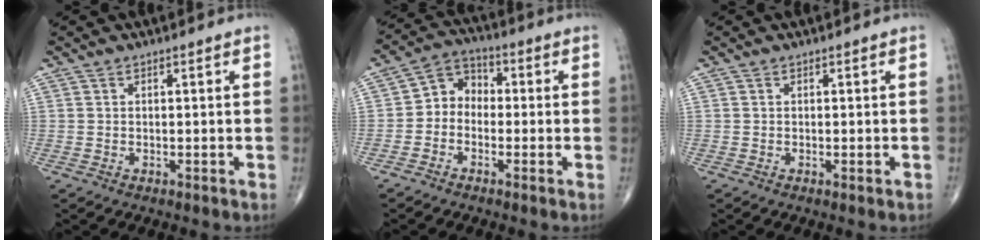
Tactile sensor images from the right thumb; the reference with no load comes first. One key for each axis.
{"total": 6.0, "fx": -1.2, "fy": 5.0, "fz": 3.2, "tx": -0.026, "ty": 0.029, "tz": -0.043}
{"total": 0.6, "fx": -0.3, "fy": 0.0, "fz": 0.6, "tx": -0.007, "ty": -0.002, "tz": -0.003}